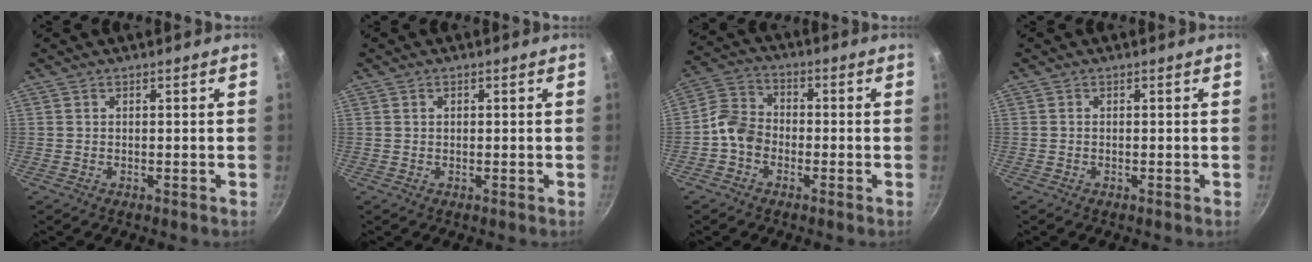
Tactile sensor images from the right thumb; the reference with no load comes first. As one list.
[{"total": 0.7, "force": [0.3, 0.5, 0.4], "torque": [-0.006, 0.004, 0.007]}, {"total": 6.8, "force": [-2.3, 5.3, 3.5], "torque": [-0.048, 0.029, -0.063]}, {"total": 0.0}]